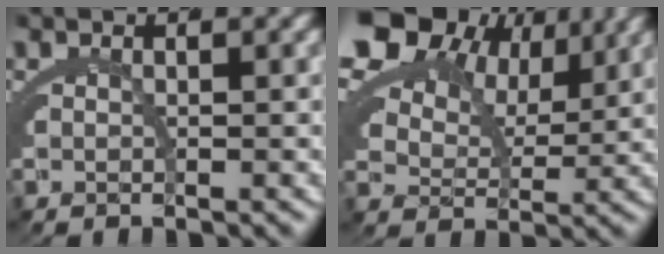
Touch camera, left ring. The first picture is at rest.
{"total": 10.1, "force": [4.6, 6.9, 5.9], "torque": [-0.122, 0.003, 0.074]}